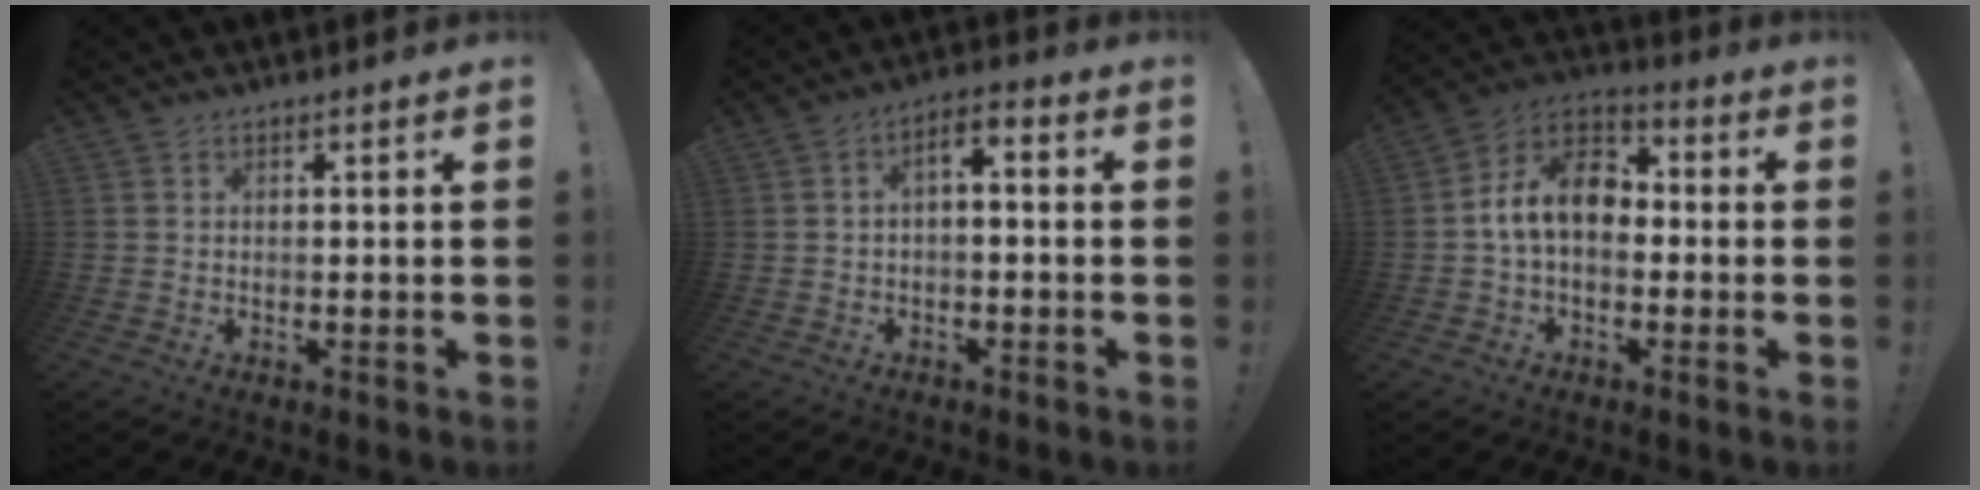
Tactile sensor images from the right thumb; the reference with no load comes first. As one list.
[{"total": 3.8, "force": [-1.6, 1.9, 2.8], "torque": [-0.048, 0.007, -0.028]}, {"total": 12.8, "force": [0.5, 8.8, 9.3], "torque": [-0.155, 0.019, 0.014]}]